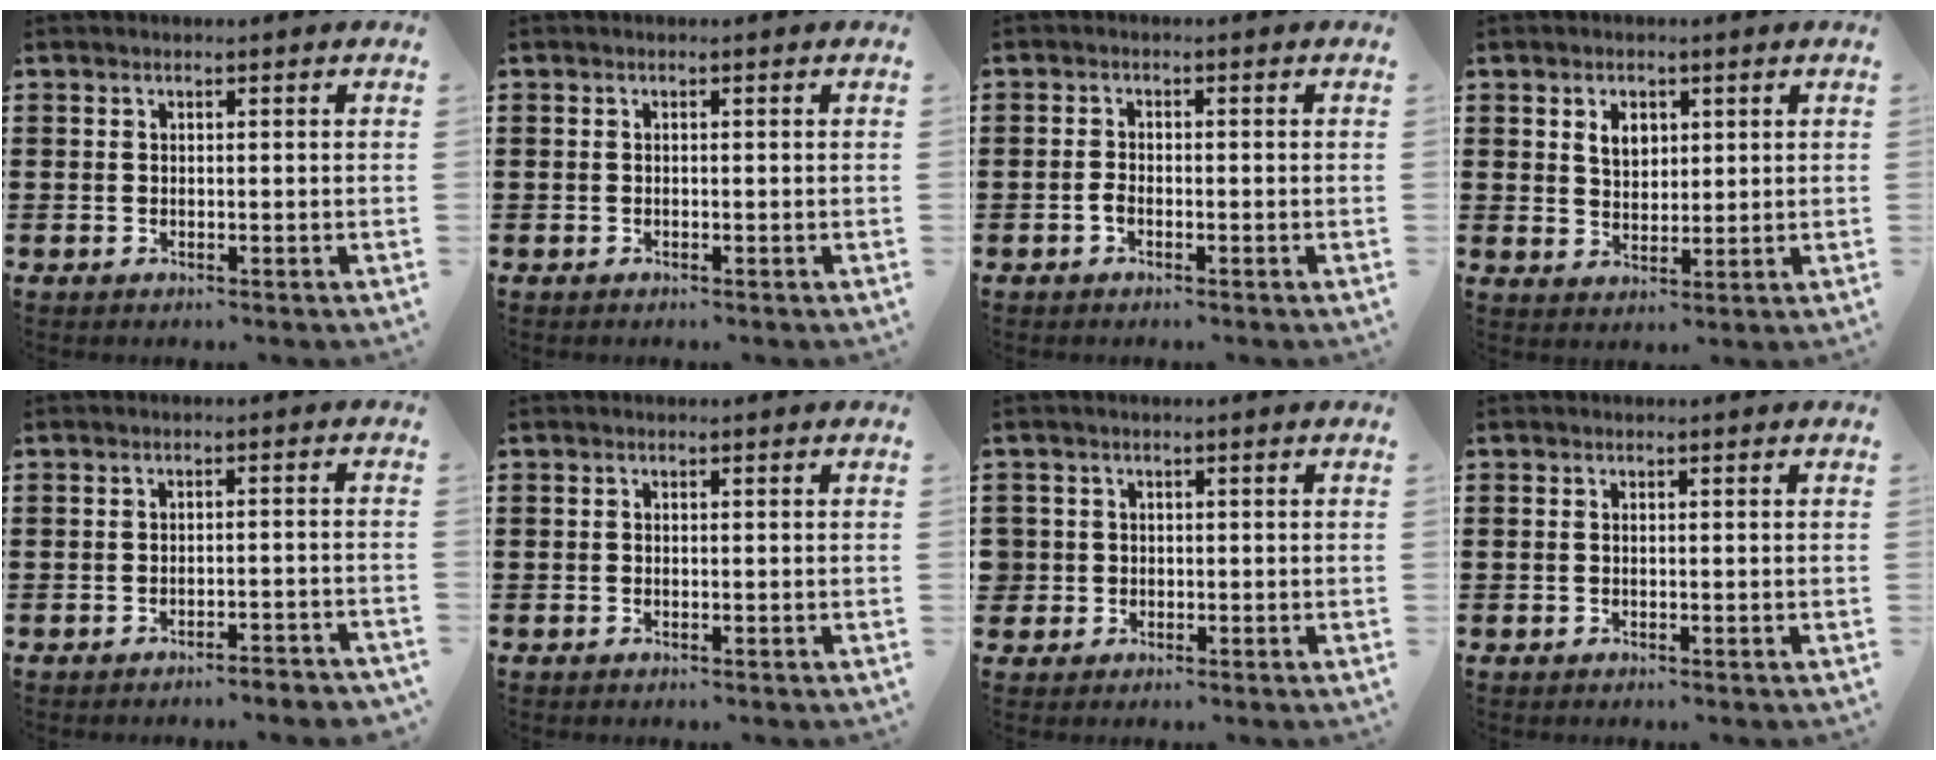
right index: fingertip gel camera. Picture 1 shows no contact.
{"total": 0.0}
{"total": 1.5, "force": [-0.8, 0.7, 1.1], "torque": [-0.023, 0.001, -0.014]}
{"total": 3.7, "force": [1.6, 2.5, 2.2], "torque": [-0.052, 0.009, 0.029]}
{"total": 2.2, "force": [-2.1, -0.2, 0.5], "torque": [-0.014, -0.002, -0.043]}
{"total": 0.0}
{"total": 1.8, "force": [-0.2, 1.8, 0.2], "torque": [-0.014, 0.004, -0.007]}
{"total": 0.0}